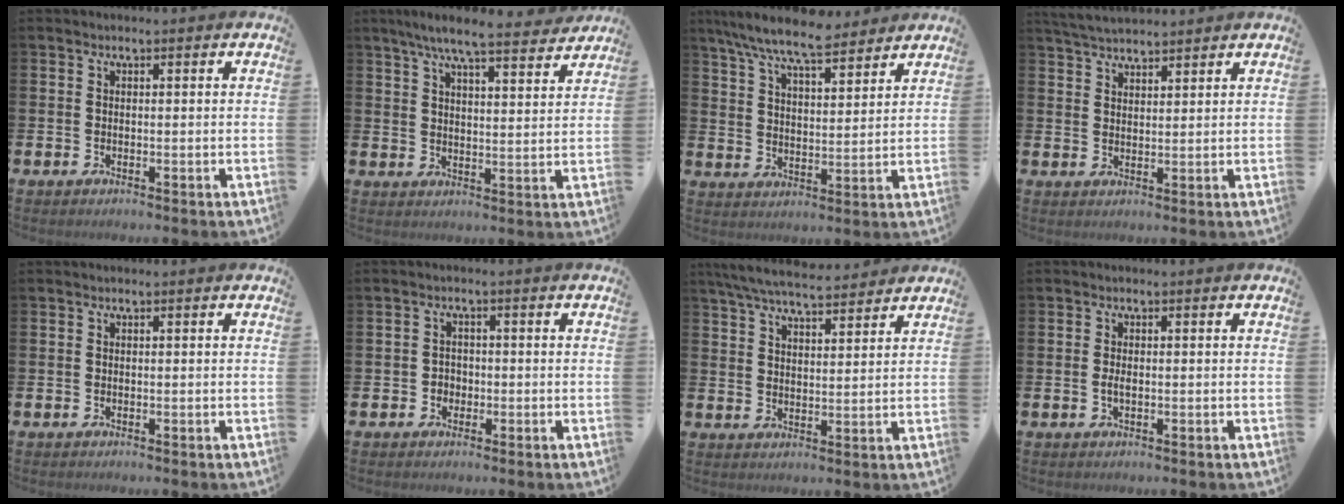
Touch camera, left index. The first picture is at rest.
{"total": 7.3, "force": [6.7, 0.5, 2.8], "torque": [-0.063, -0.034, 0.116]}
{"total": 8.6, "force": [7.9, 1.2, 3.1], "torque": [-0.090, -0.035, 0.145]}
{"total": 4.1, "force": [4.0, 0.6, 0.7], "torque": [-0.031, -0.012, 0.076]}
{"total": 0.0}
{"total": 1.7, "force": [-0.6, 1.6, 0.3], "torque": [-0.004, 0.004, -0.016]}
{"total": 6.5, "force": [6.2, 0.9, 1.9], "torque": [-0.053, -0.029, 0.112]}
{"total": 1.4, "force": [-0.2, 0.6, 1.2], "torque": [-0.018, 0.000, -0.006]}